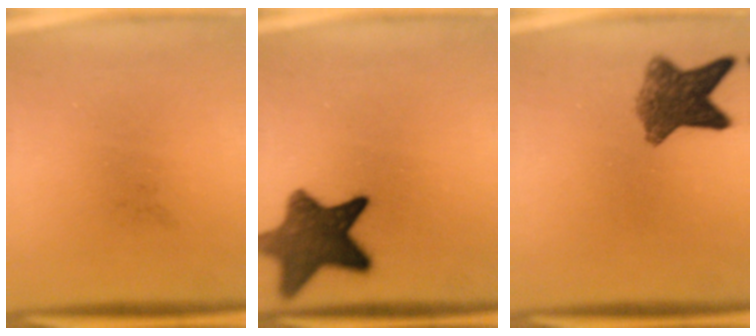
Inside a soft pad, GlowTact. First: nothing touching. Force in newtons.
{"total": 11.5}
{"total": 7.4}